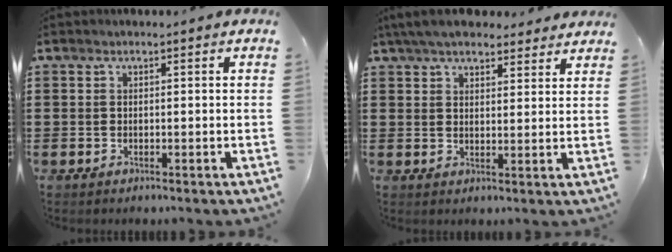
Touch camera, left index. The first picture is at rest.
{"total": 5.7, "force": [5.2, 1.3, 2.0], "torque": [-0.054, -0.009, 0.097]}